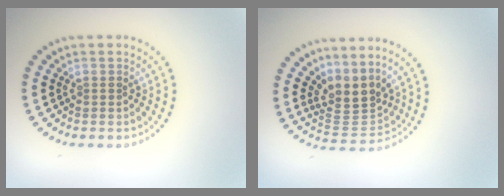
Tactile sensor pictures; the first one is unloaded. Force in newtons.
{"total": 3.4, "press": 2.6, "slide": 2.3}